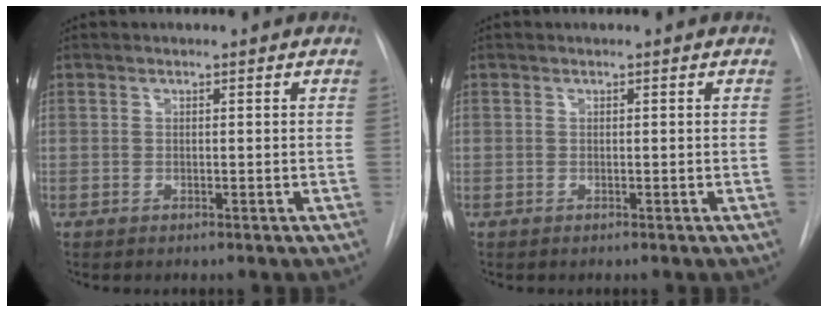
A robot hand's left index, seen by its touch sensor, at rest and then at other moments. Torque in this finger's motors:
{"motor_torque": [-0.06, 0.06, 0.00, 0.00]}